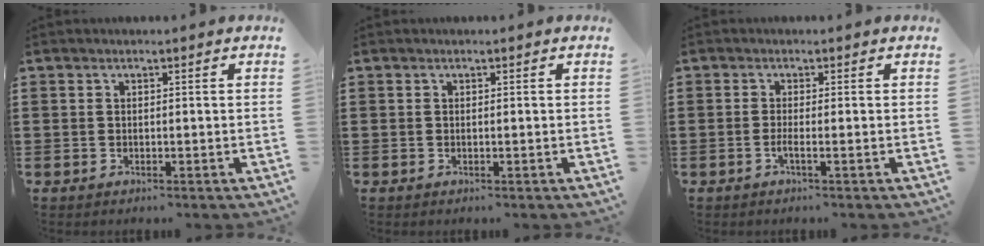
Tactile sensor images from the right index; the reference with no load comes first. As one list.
[{"total": 0.0}, {"total": 1.6, "force": [-0.7, -0.1, 1.4], "torque": [-0.032, -0.006, -0.016]}]